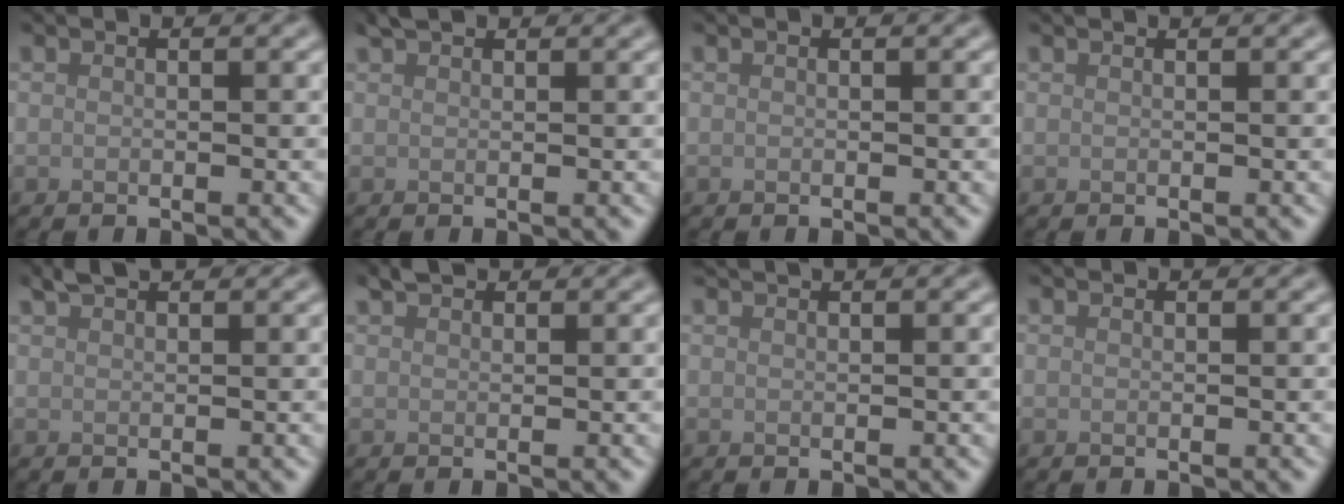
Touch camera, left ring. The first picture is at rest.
{"total": 1.5, "force": [1.4, 0.2, 0.3], "torque": [-0.006, 0.005, 0.028]}
{"total": 0.0}
{"total": 0.9, "force": [0.8, 0.3, 0.4], "torque": [-0.006, -0.005, 0.001]}
{"total": 2.0, "force": [1.8, 0.3, 0.7], "torque": [-0.010, 0.006, 0.036]}
{"total": 1.8, "force": [1.8, 0.4, 0.4], "torque": [-0.009, 0.004, 0.033]}
{"total": 1.5, "force": [1.4, 0.2, 0.6], "torque": [-0.005, 0.001, 0.014]}
{"total": 1.0, "force": [0.9, 0.1, 0.2], "torque": [-0.008, -0.004, 0.005]}